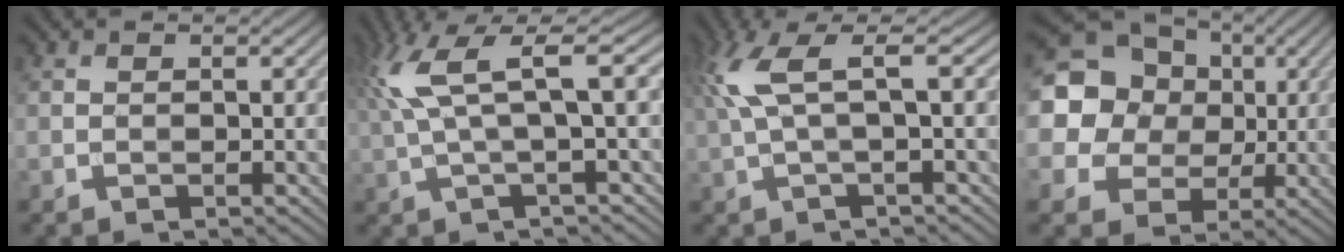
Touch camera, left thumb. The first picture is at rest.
{"total": 9.1, "force": [2.7, 1.6, 8.5], "torque": [-0.166, 0.026, 0.055]}
{"total": 7.2, "force": [2.1, 1.4, 6.8], "torque": [-0.145, 0.022, 0.039]}
{"total": 21.5, "force": [5.5, 19.2, 7.8], "torque": [-0.216, 0.032, 0.074]}